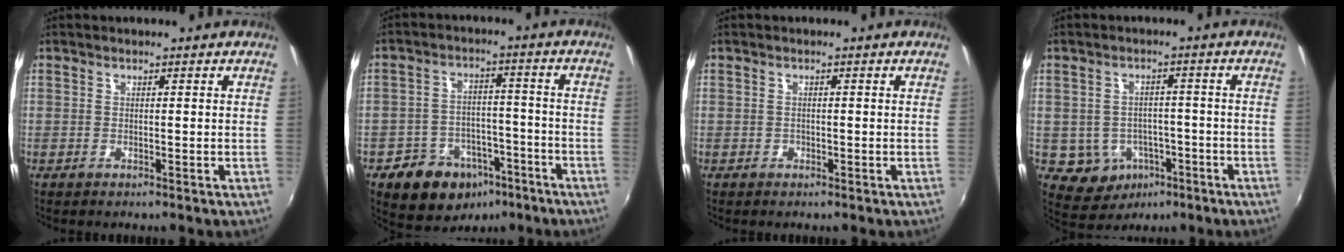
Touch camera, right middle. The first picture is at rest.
{"total": 13.0, "force": [-7.9, 9.0, 5.1], "torque": [-0.111, 0.021, -0.097]}
{"total": 0.7, "force": [-0.4, 0.6, 0.0], "torque": [0.000, -0.002, -0.006]}
{"total": 7.6, "force": [-3.2, 6.5, 2.3], "torque": [-0.062, 0.008, -0.027]}